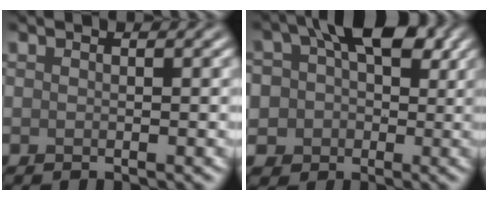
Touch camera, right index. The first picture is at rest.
{"total": 10.5, "force": [1.4, 8.8, 5.5], "torque": [-0.075, 0.017, -0.011]}